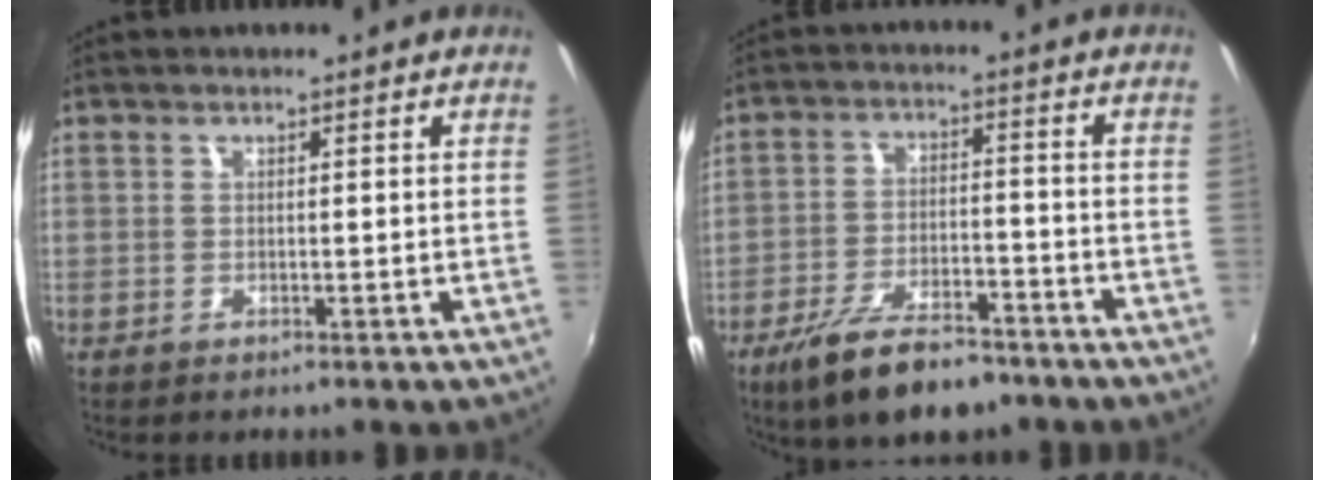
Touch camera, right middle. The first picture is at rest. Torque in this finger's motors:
{"motor_torque": [1.22, -0.92, 0.57, 0.21]}